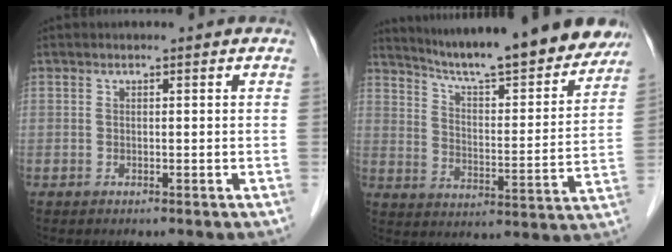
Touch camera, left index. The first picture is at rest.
{"total": 22.2, "force": [19.7, 2.6, 9.9], "torque": [-0.150, -0.027, 0.268]}